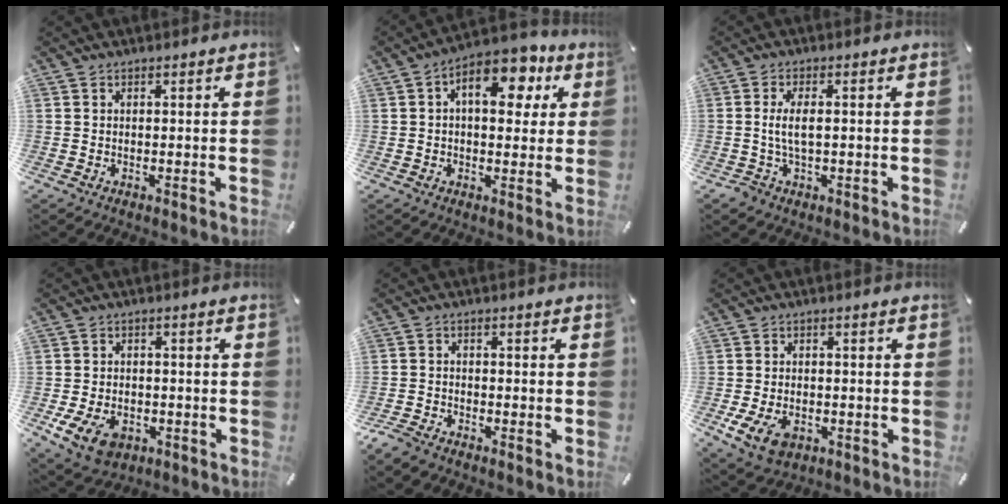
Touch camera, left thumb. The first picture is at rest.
{"total": 11.0, "force": [3.9, 6.3, 8.1], "torque": [-0.106, -0.013, 0.063]}
{"total": 4.7, "force": [0.0, 2.3, 4.2], "torque": [-0.090, 0.003, -0.004]}
{"total": 7.8, "force": [-3.3, 5.7, 4.1], "torque": [-0.086, 0.010, -0.060]}
{"total": 3.3, "force": [-2.9, 1.4, 0.5], "torque": [-0.027, 0.012, -0.062]}
{"total": 6.6, "force": [-2.5, 4.9, 3.6], "torque": [-0.081, 0.004, -0.048]}